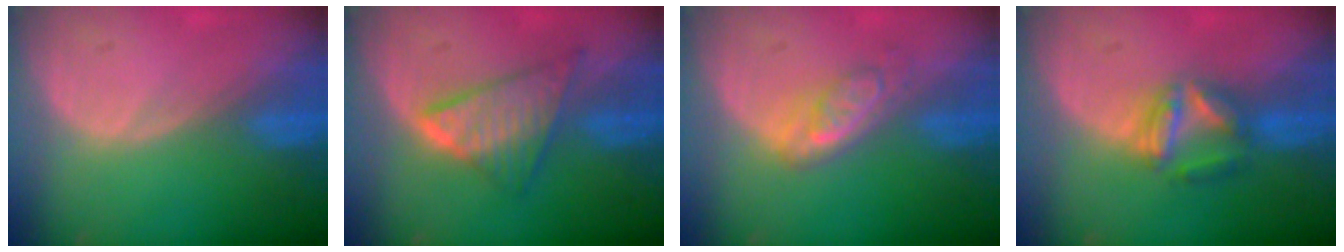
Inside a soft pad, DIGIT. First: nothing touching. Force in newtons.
{"total": 7.0, "press": 7.0, "slide": 0.2}
{"total": 5.0, "press": 4.6, "slide": 2.0}
{"total": 5.7, "press": 5.7, "slide": 0.4}